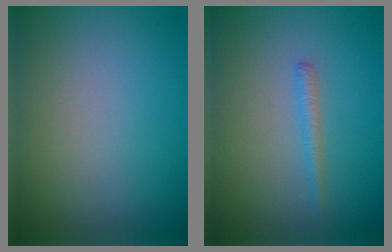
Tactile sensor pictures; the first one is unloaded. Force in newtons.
{"total": 1.1, "press": 1.1, "slide": 0.1}